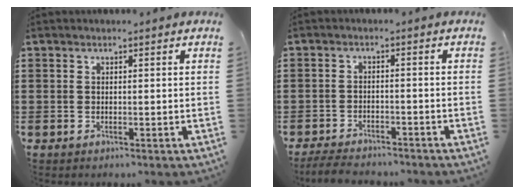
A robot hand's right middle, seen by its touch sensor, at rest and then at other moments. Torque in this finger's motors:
{"motor_torque": [0.09, -0.04, 0.04, 0.01]}